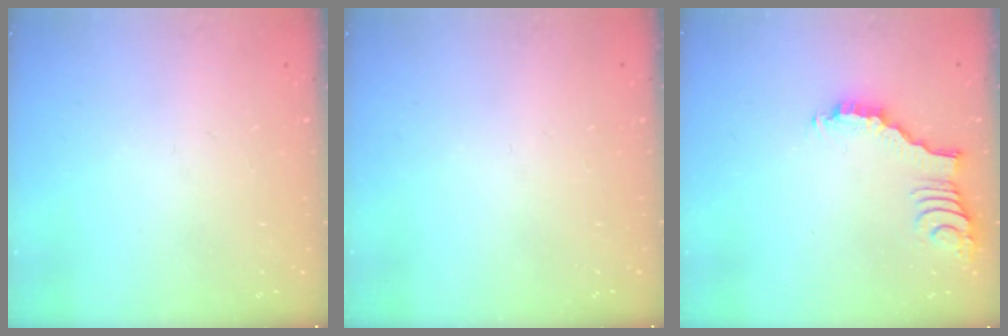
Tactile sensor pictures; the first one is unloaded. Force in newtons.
{"total": 1.5, "press": 1.5, "slide": 0.1}
{"total": 2.6, "press": 2.6, "slide": 0.4}